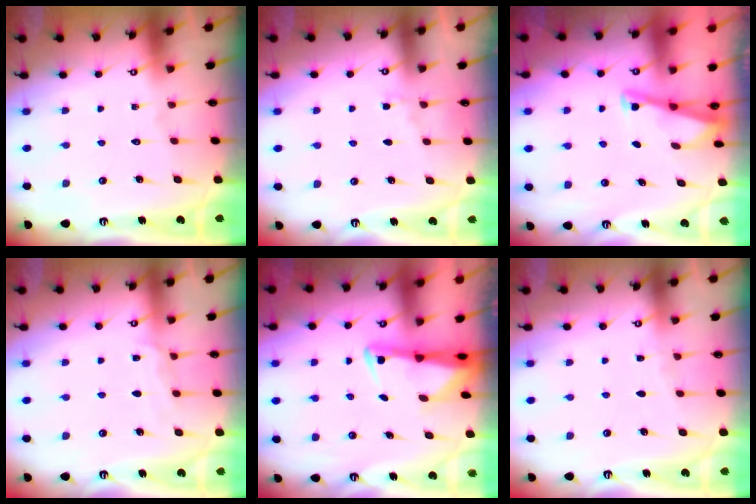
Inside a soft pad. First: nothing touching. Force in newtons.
{"total": 3.3, "press": 3.3, "slide": 0.5}
{"total": 2.9, "press": 2.9, "slide": 0.2}
{"total": 5.2, "press": 5.2, "slide": 0.5}
{"total": 3.0, "press": 2.9, "slide": 0.5}
{"total": 2.1, "press": 2.1, "slide": 0.3}